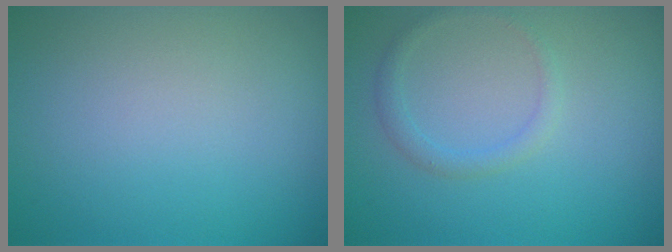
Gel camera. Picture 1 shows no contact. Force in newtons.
{"total": 1.4, "press": 1.4, "slide": 0.0}